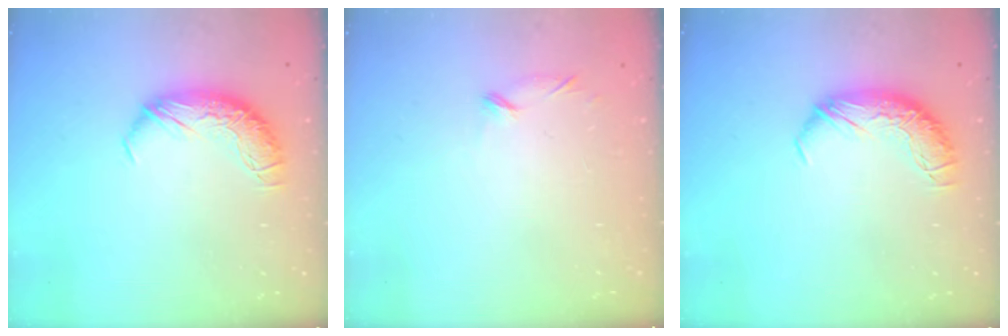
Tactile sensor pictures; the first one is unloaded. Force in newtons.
{"total": 7.8, "press": 7.8, "slide": 0.7}
{"total": 0.0}